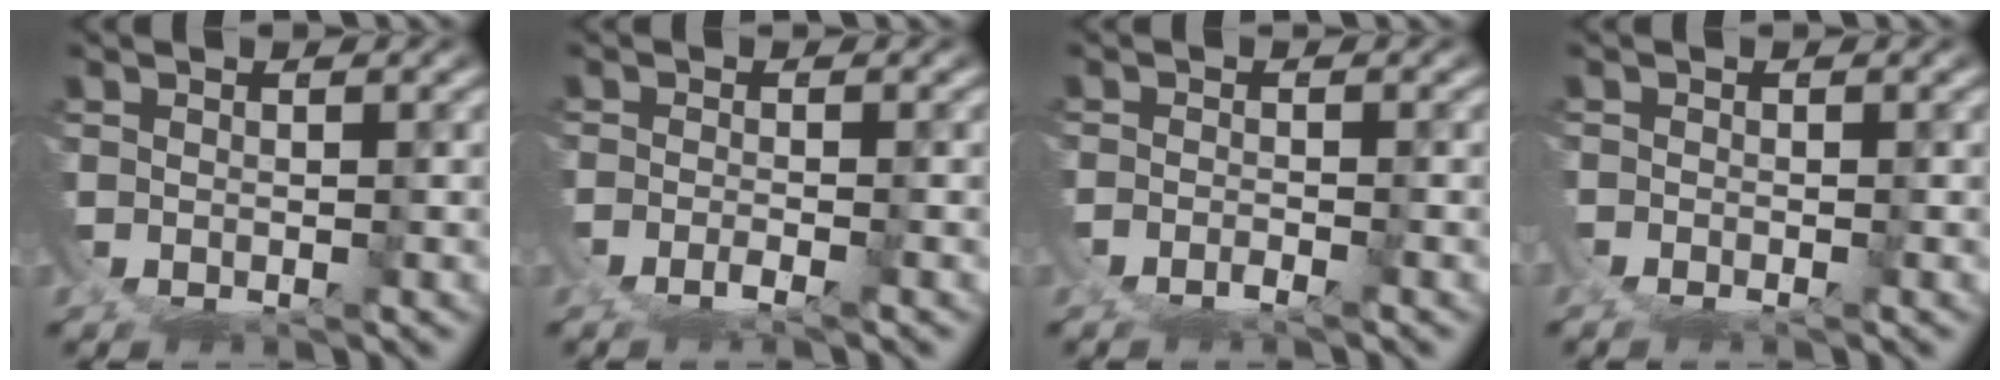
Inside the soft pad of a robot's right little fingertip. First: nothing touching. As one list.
[{"total": 1.9, "force": [-1.8, -0.2, 0.8], "torque": [-0.010, -0.002, -0.039]}, {"total": 1.7, "force": [-1.6, -0.4, 0.3], "torque": [-0.001, -0.001, -0.037]}, {"total": 1.0, "force": [-0.9, 0.3, 0.1], "torque": [-0.004, -0.001, -0.022]}]